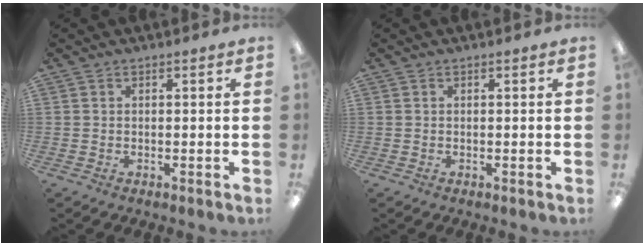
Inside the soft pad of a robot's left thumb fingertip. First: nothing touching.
{"total": 0.0}